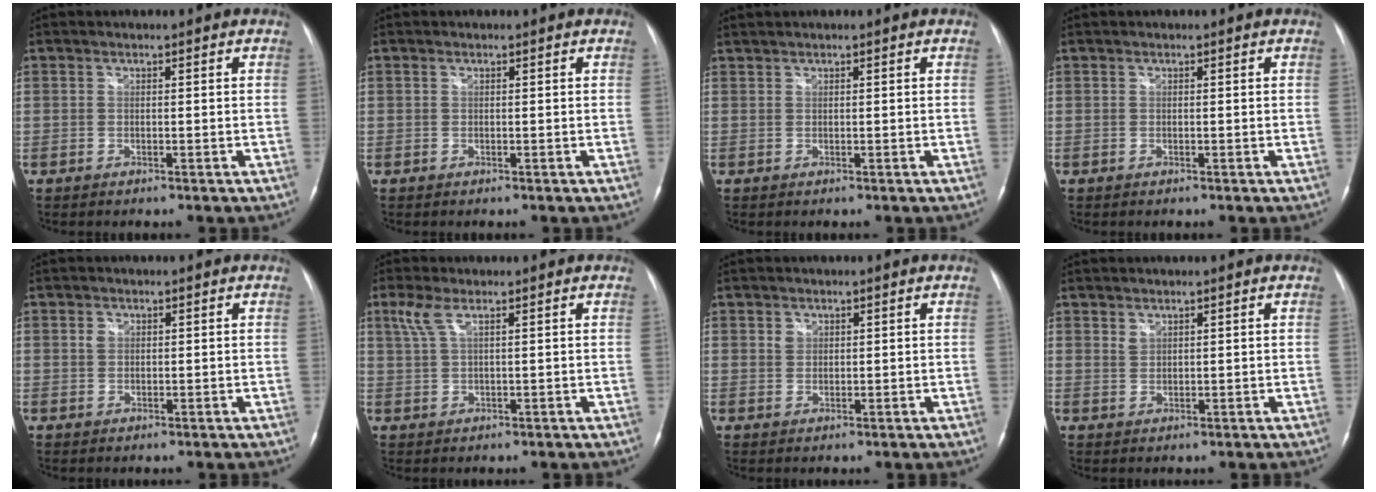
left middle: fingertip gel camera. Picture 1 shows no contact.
{"total": 0.0}
{"total": 0.8, "force": [0.8, -0.1, 0.3], "torque": [-0.008, 0.011, 0.021]}
{"total": 0.0}
{"total": 1.2, "force": [0.5, 1.0, 0.5], "torque": [-0.008, 0.000, 0.009]}
{"total": 3.1, "force": [1.7, 0.6, 2.6], "torque": [-0.072, 0.016, 0.041]}
{"total": 1.4, "force": [0.8, 1.1, 0.3], "torque": [-0.001, -0.003, 0.013]}
{"total": 1.1, "force": [1.0, 0.4, 0.2], "torque": [-0.003, -0.004, 0.020]}